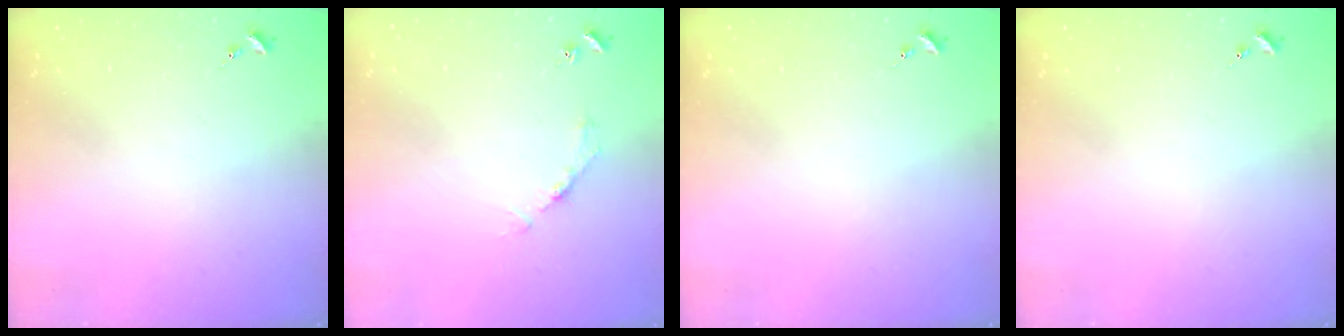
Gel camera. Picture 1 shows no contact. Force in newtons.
{"total": 2.7, "press": 2.7, "slide": 0.4}
{"total": 0.0}
{"total": 0.0}